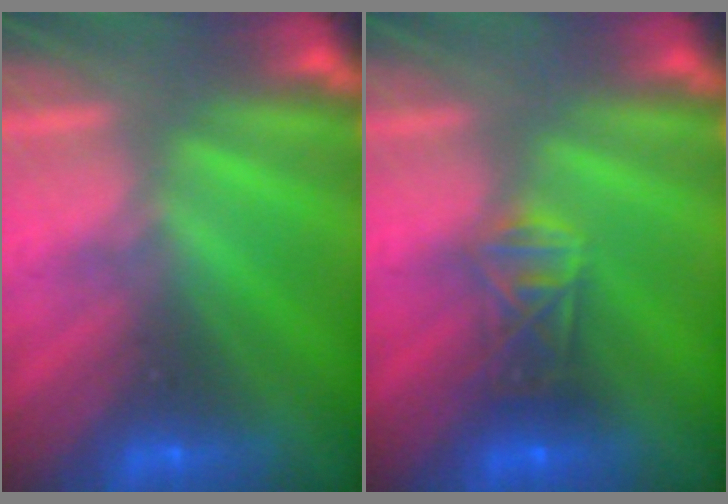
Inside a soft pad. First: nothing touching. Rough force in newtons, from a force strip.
{"total": 2.6}